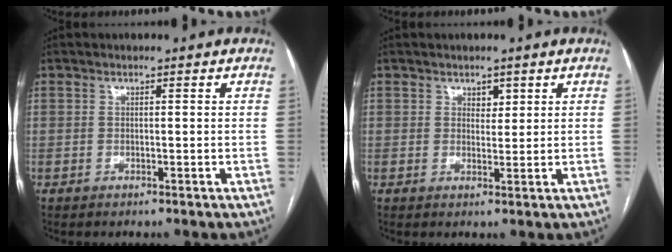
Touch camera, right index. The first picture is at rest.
{"total": 1.8, "force": [1.0, 1.2, 0.9], "torque": [-0.011, -0.001, 0.017]}